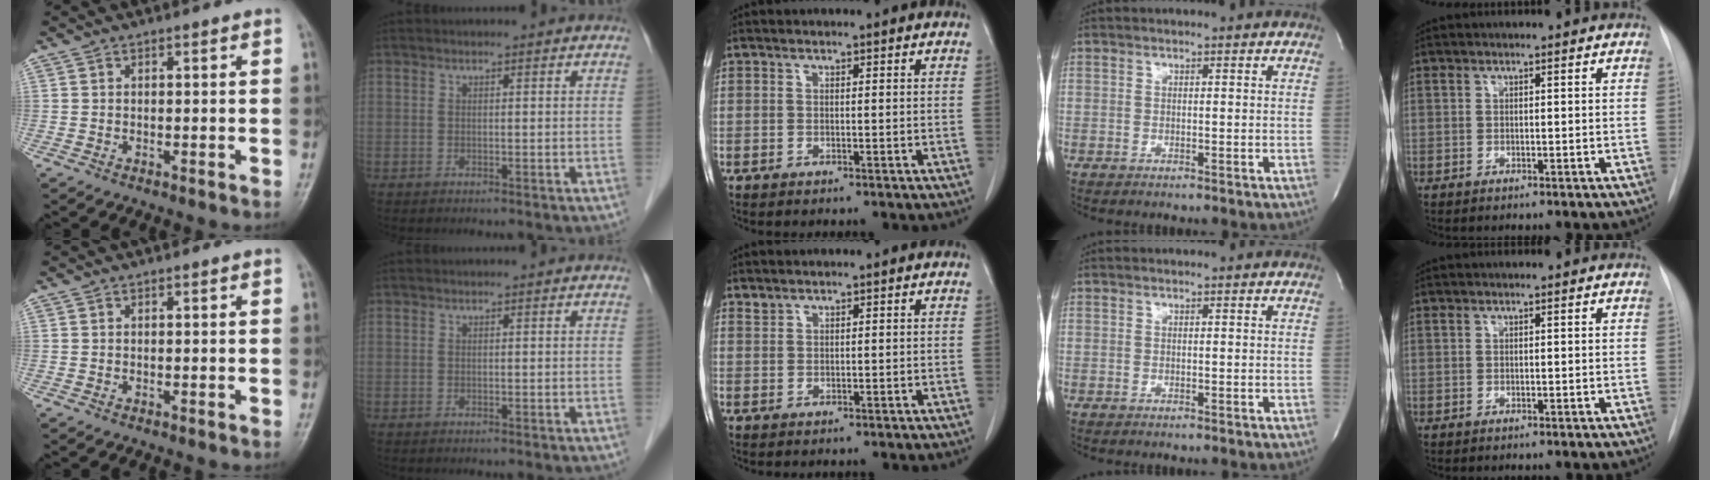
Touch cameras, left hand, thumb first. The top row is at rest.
{"middle": {"total": 0.8, "force": [0.8, 0.1, -0.1], "torque": [-0.004, 0.002, 0.019]}}